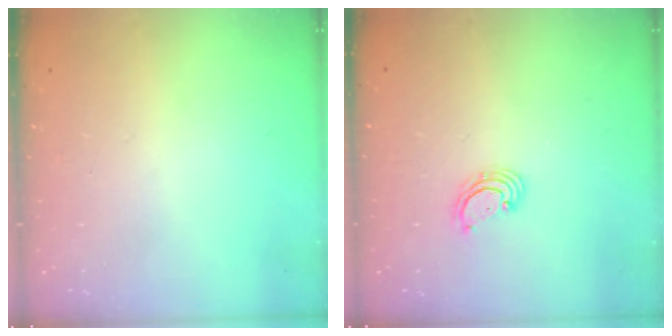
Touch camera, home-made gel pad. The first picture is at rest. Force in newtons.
{"total": 2.4, "press": 2.4, "slide": 0.2}